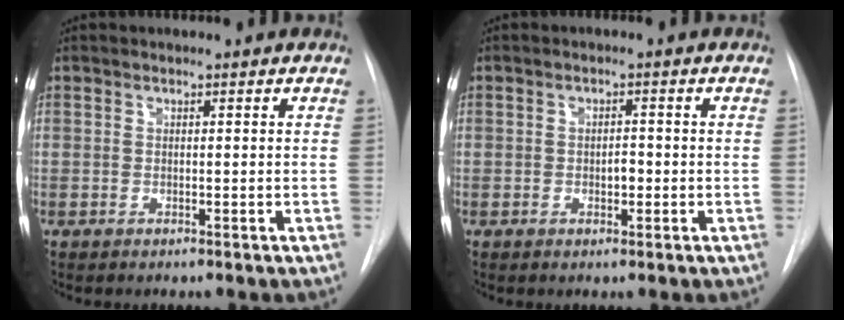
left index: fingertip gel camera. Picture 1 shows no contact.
{"total": 1.8, "force": [-0.9, 0.9, 1.4], "torque": [-0.019, -0.002, -0.012]}